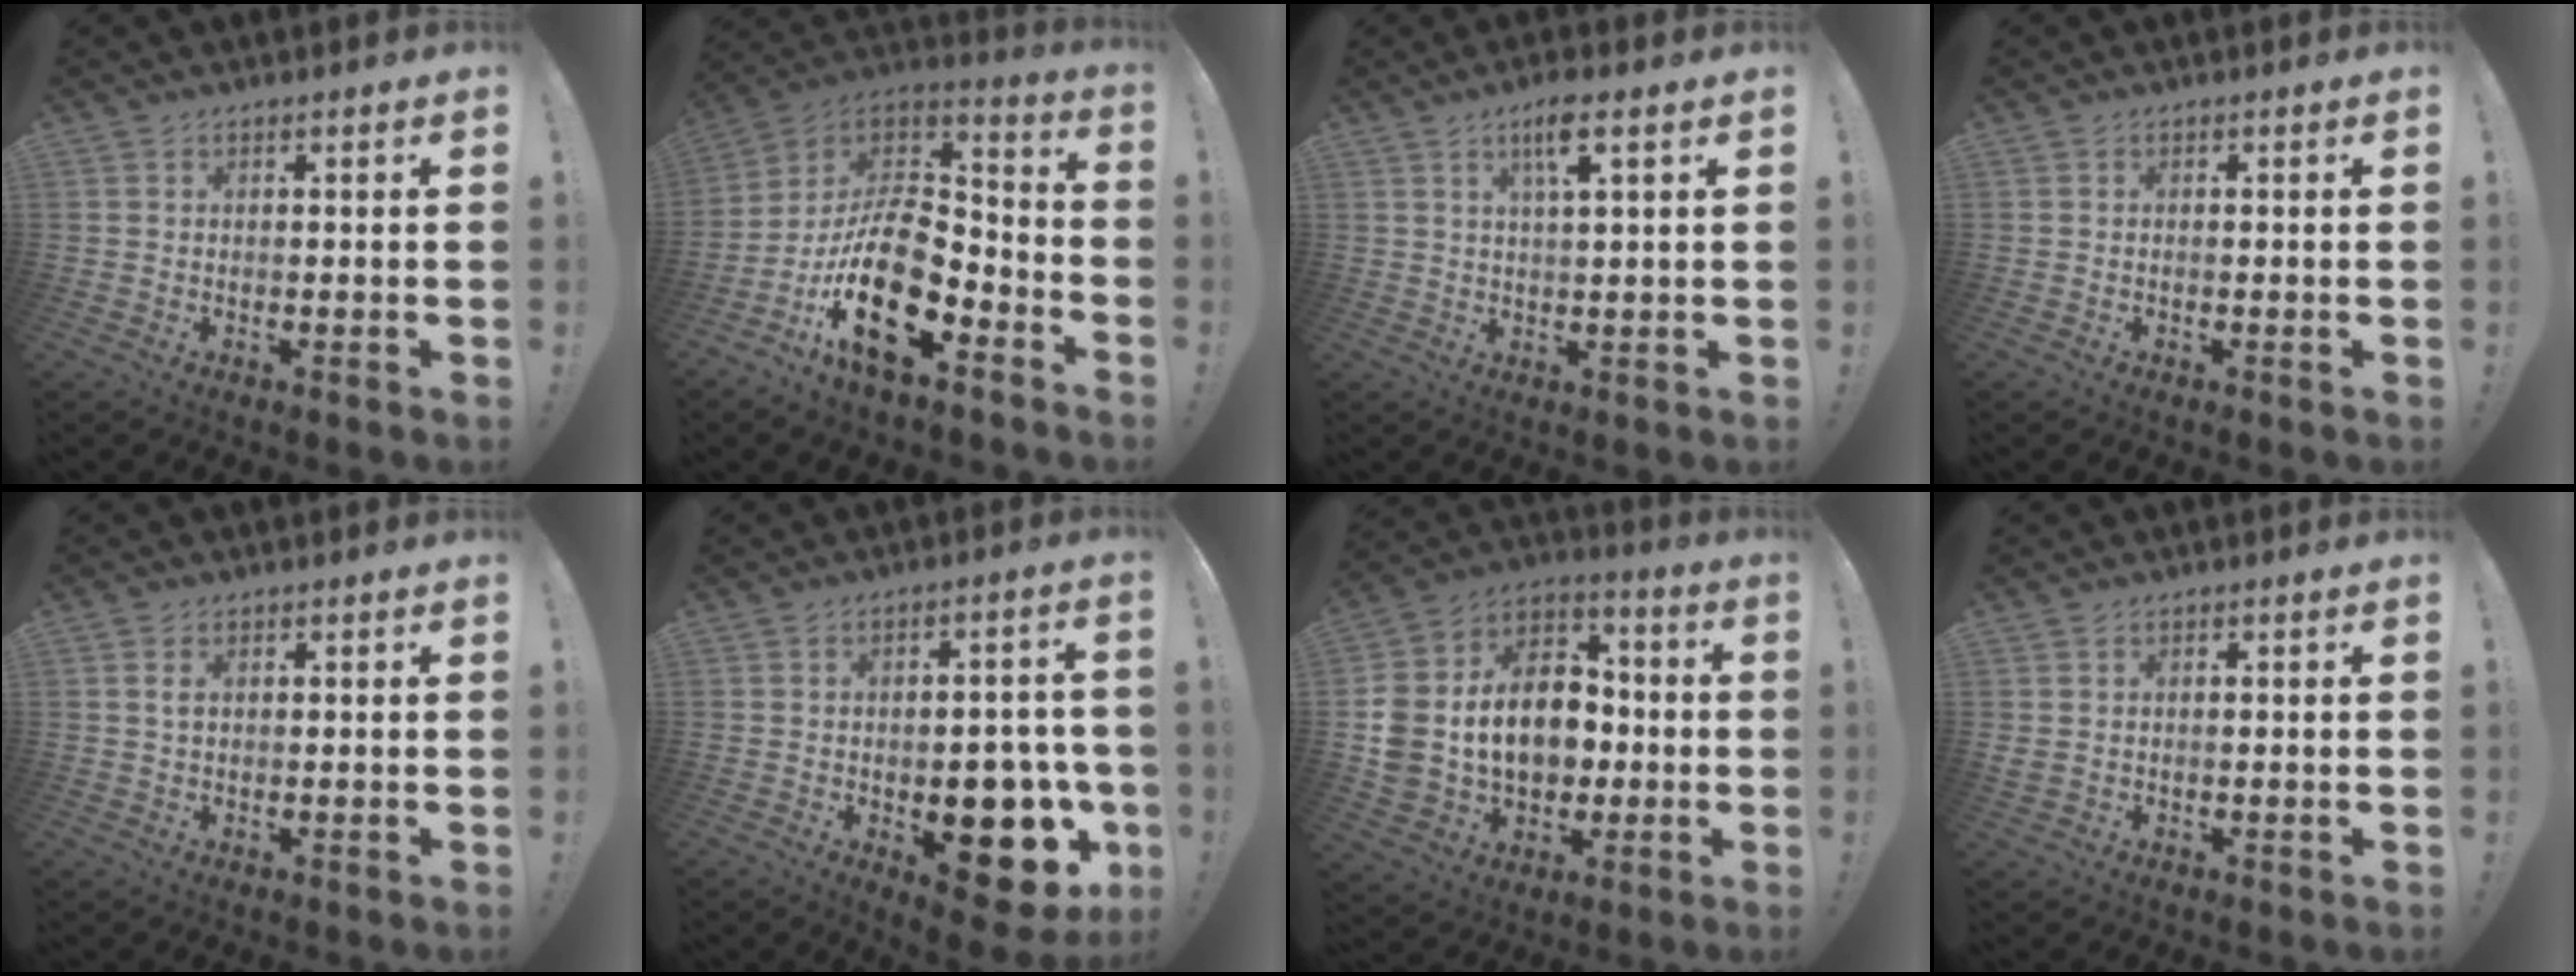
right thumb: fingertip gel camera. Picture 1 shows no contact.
{"total": 22.0, "force": [-8.6, 11.4, 16.8], "torque": [-0.316, 0.040, -0.141]}
{"total": 6.0, "force": [3.0, 0.7, 5.1], "torque": [-0.085, -0.002, 0.045]}
{"total": 0.0}
{"total": 1.5, "force": [0.7, 0.8, 1.1], "torque": [-0.022, 0.002, 0.012]}
{"total": 16.7, "force": [-5.2, 9.2, 12.9], "torque": [-0.117, 0.025, -0.062]}
{"total": 19.5, "force": [-0.7, 15.1, 12.3], "torque": [-0.234, 0.020, 0.009]}
{"total": 1.1, "force": [0.4, 0.9, 0.6], "torque": [-0.014, 0.005, 0.009]}